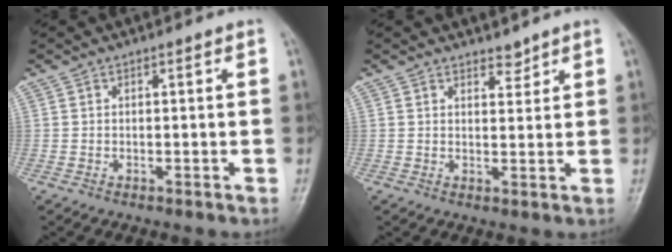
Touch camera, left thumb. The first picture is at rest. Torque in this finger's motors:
{"motor_torque": [-0.28, -0.03, -0.07, -0.06, 0.06]}